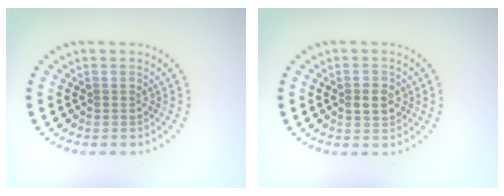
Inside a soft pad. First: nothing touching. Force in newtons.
{"total": 2.1, "press": 2.1, "slide": 0.1}